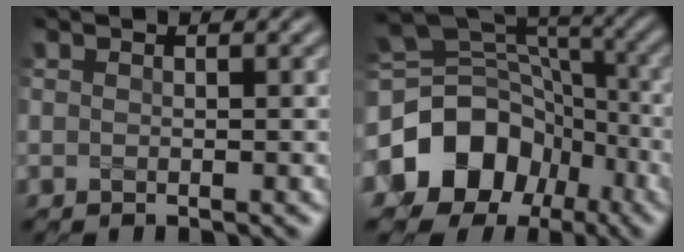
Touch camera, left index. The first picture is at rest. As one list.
[{"total": 13.7, "force": [-5.2, 11.1, 6.1], "torque": [-0.125, -0.007, -0.095]}]